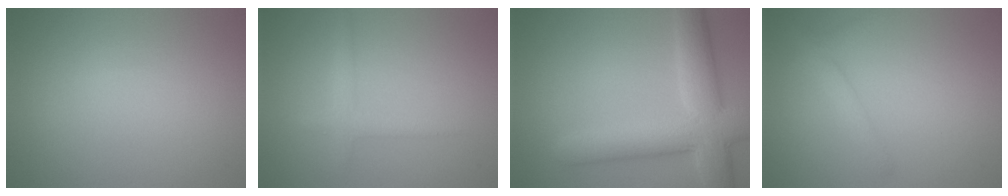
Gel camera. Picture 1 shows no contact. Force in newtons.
{"total": 1.8, "press": 1.8, "slide": 0.2}
{"total": 8.1, "press": 8.1, "slide": 0.4}
{"total": 1.8, "press": 1.7, "slide": 0.1}